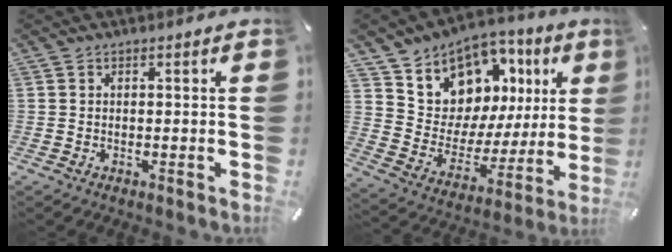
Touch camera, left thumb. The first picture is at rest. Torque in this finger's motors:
{"motor_torque": [2.30, 2.29, 1.30, -1.28, 0.15]}